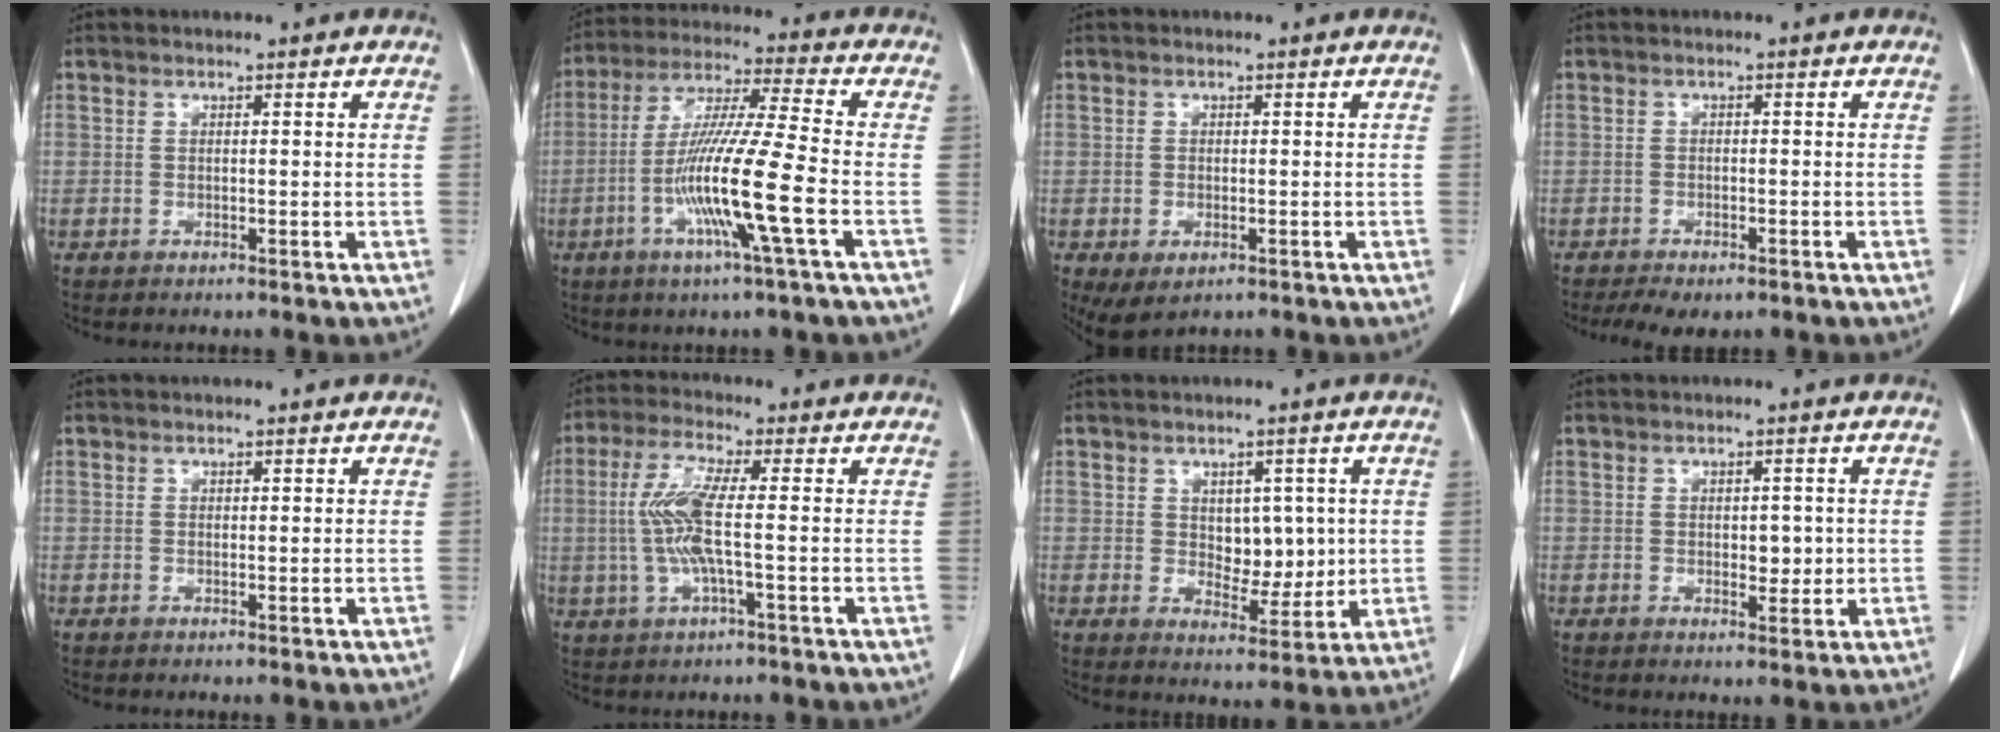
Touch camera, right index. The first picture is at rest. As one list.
[{"total": 13.9, "force": [-4.2, -1.1, 13.2], "torque": [-0.260, -0.014, -0.086]}, {"total": 3.9, "force": [-1.7, 2.1, 2.8], "torque": [-0.051, -0.010, -0.015]}, {"total": 5.3, "force": [-3.9, 2.1, 2.9], "torque": [-0.041, -0.009, -0.055]}, {"total": 0.0}, {"total": 7.9, "force": [-0.2, 1.0, 7.9], "torque": [-0.173, 0.005, -0.009]}, {"total": 6.2, "force": [1.0, 3.9, 4.7], "torque": [-0.061, 0.000, 0.028]}, {"total": 3.1, "force": [0.1, 1.8, 2.6], "torque": [-0.031, -0.002, 0.006]}]